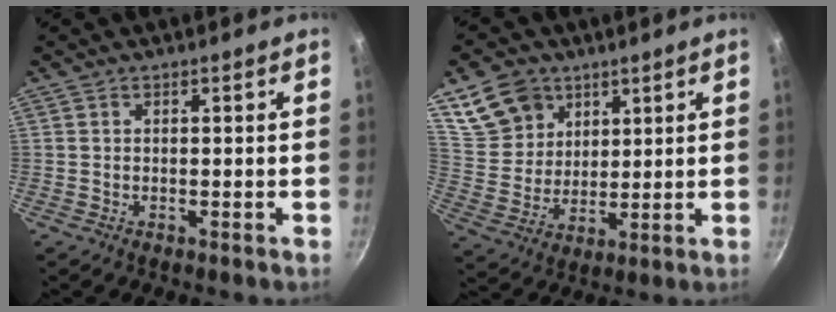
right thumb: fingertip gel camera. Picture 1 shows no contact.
{"total": 11.8, "force": [6.6, 8.9, 4.3], "torque": [-0.050, -0.025, 0.136]}